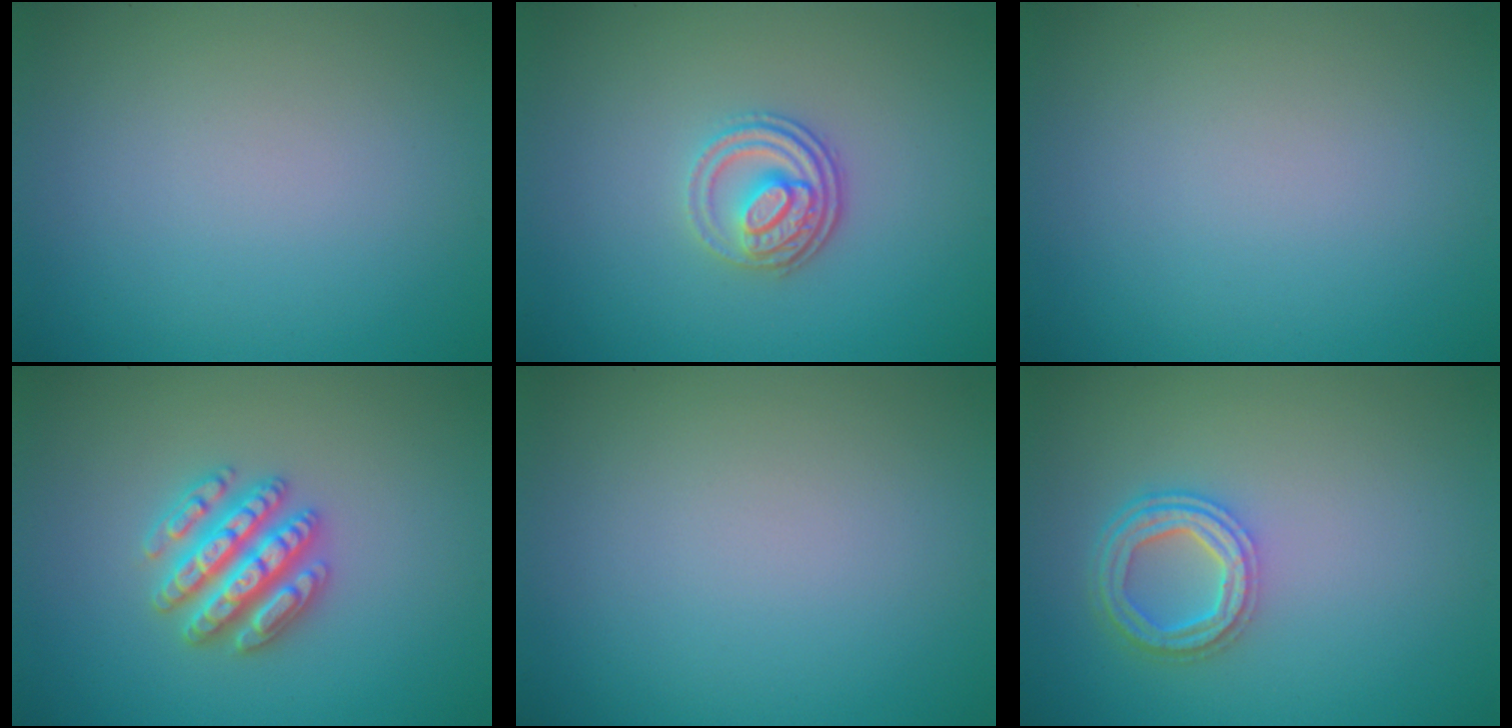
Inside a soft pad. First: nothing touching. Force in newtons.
{"total": 3.3, "press": 2.7, "slide": 2.0}
{"total": 0.0}
{"total": 4.7, "press": 4.7, "slide": 0.8}
{"total": 0.0}
{"total": 4.1, "press": 3.1, "slide": 2.6}